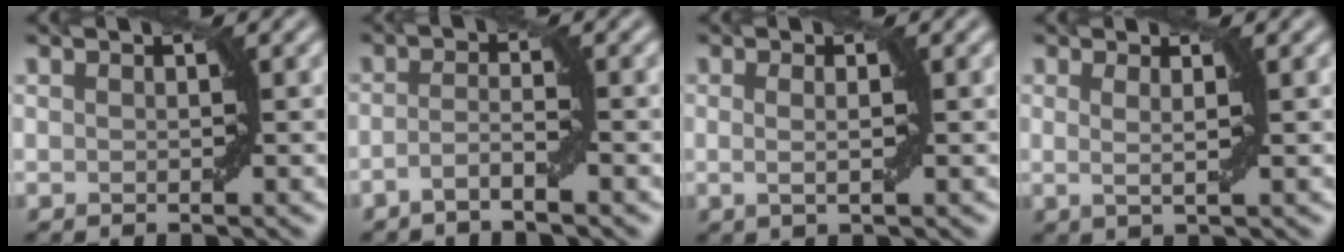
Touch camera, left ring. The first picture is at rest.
{"total": 2.0, "force": [-1.2, 0.1, 1.6], "torque": [-0.033, 0.006, -0.030]}
{"total": 1.6, "force": [0.1, 0.3, 1.5], "torque": [-0.028, 0.001, 0.000]}
{"total": 1.8, "force": [0.4, 0.4, 1.7], "torque": [-0.029, -0.002, 0.004]}